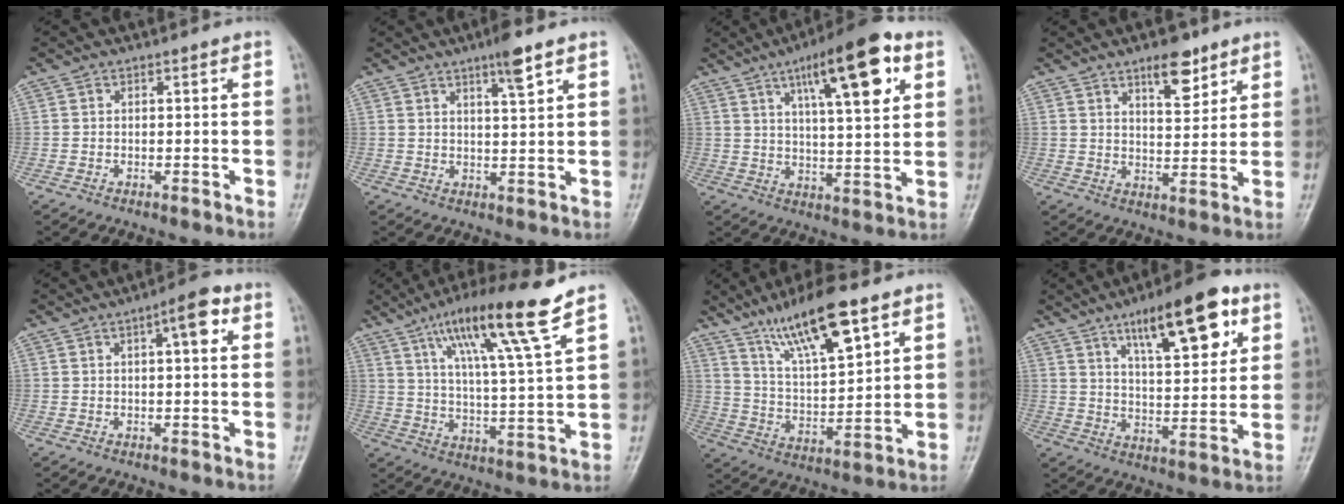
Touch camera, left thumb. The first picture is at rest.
{"total": 5.2, "force": [3.3, 0.6, 4.0], "torque": [-0.063, -0.017, 0.053]}
{"total": 17.1, "force": [7.7, 4.7, 14.5], "torque": [-0.202, -0.017, 0.118]}
{"total": 7.7, "force": [5.0, 3.1, 4.9], "torque": [-0.054, -0.032, 0.077]}
{"total": 5.8, "force": [2.1, 1.7, 5.1], "torque": [-0.066, 0.006, 0.025]}
{"total": 15.6, "force": [9.9, 0.4, 12.0], "torque": [-0.206, -0.042, 0.168]}
{"total": 15.7, "force": [9.8, 4.2, 11.5], "torque": [-0.186, -0.043, 0.186]}
{"total": 17.1, "force": [8.9, 5.7, 13.4], "torque": [-0.174, -0.036, 0.139]}